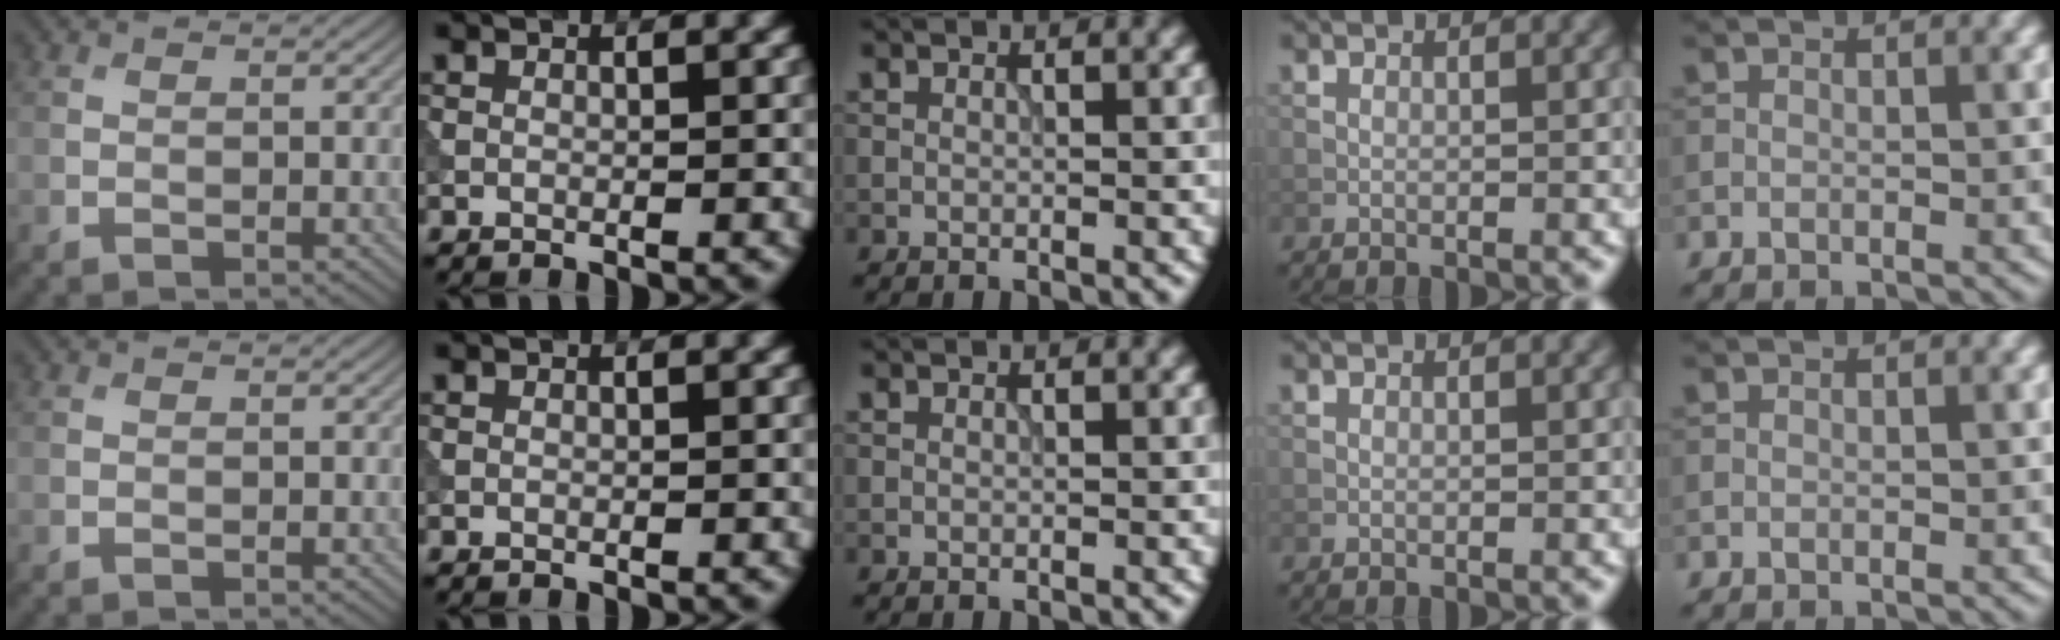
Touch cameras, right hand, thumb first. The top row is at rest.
{}